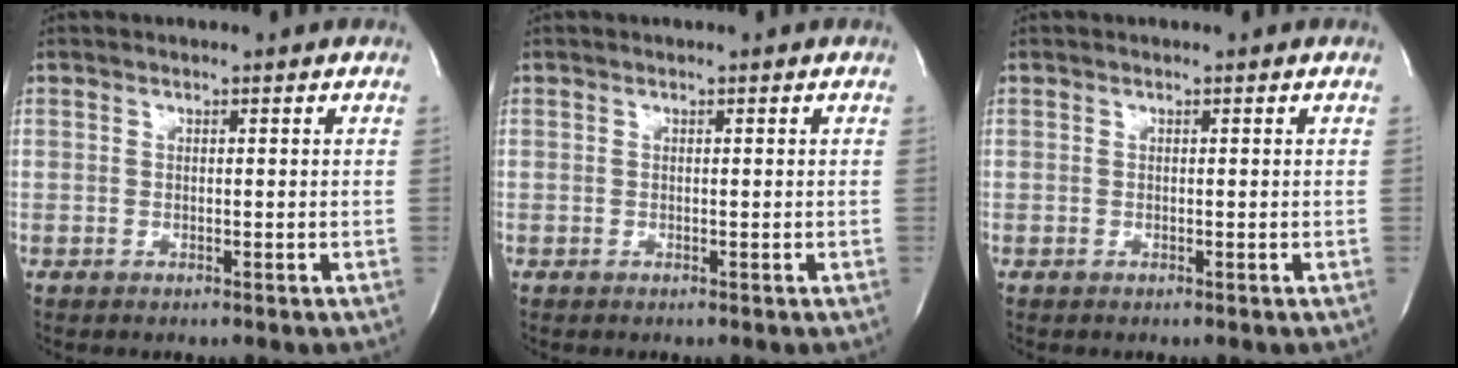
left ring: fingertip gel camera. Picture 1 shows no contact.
{"total": 0.0}
{"total": 0.0}